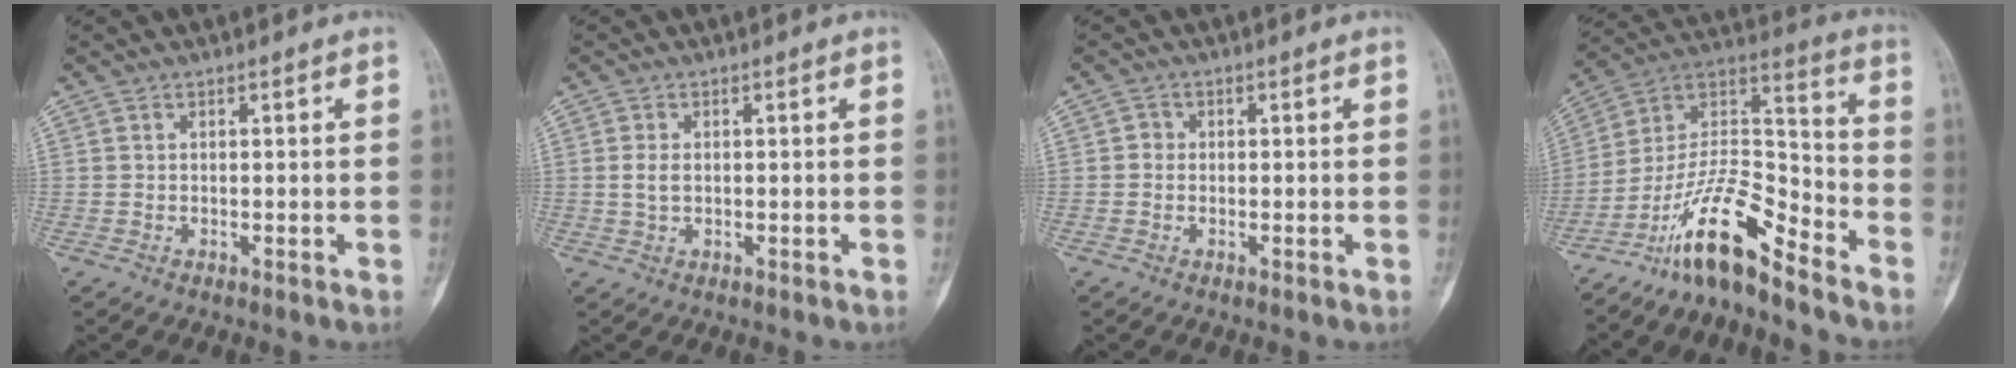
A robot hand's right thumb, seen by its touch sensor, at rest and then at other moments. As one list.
[{"total": 2.2, "force": [0.1, 1.3, 1.7], "torque": [-0.036, 0.000, 0.002]}, {"total": 1.2, "force": [-0.1, 1.2, 0.4], "torque": [0.002, 0.005, -0.006]}, {"total": 15.3, "force": [-11.5, 4.0, 9.3], "torque": [-0.162, 0.104, -0.214]}]